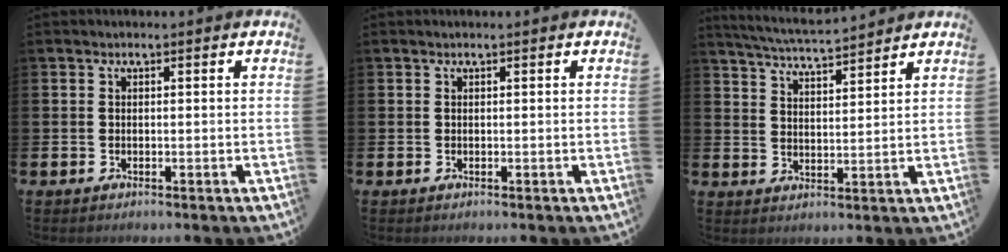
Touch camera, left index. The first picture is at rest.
{"total": 0.0}
{"total": 5.2, "force": [5.2, -0.1, 0.8], "torque": [-0.036, -0.030, 0.092]}